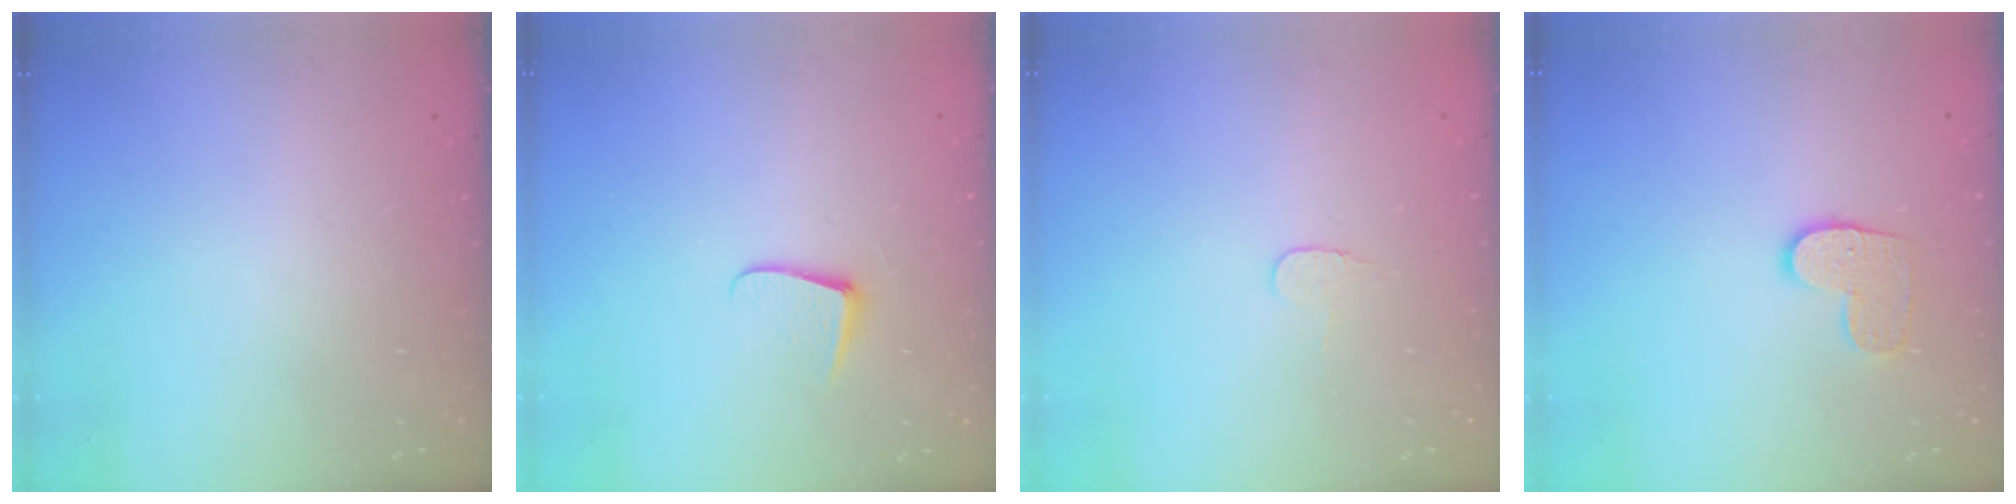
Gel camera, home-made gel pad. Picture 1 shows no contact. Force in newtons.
{"total": 5.9, "press": 5.8, "slide": 0.5}
{"total": 4.3, "press": 4.3, "slide": 0.3}
{"total": 8.0, "press": 8.0, "slide": 0.4}